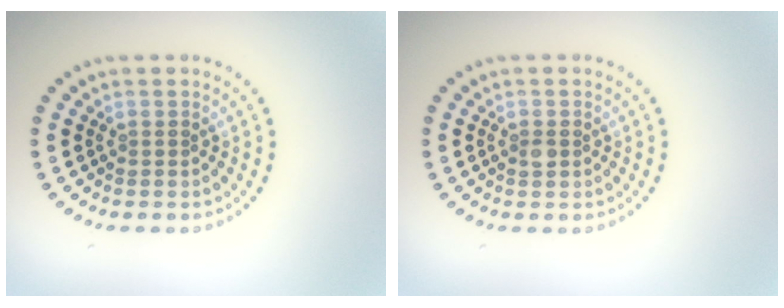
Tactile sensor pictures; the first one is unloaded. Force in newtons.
{"total": 0.9, "press": 0.9, "slide": 0.0}